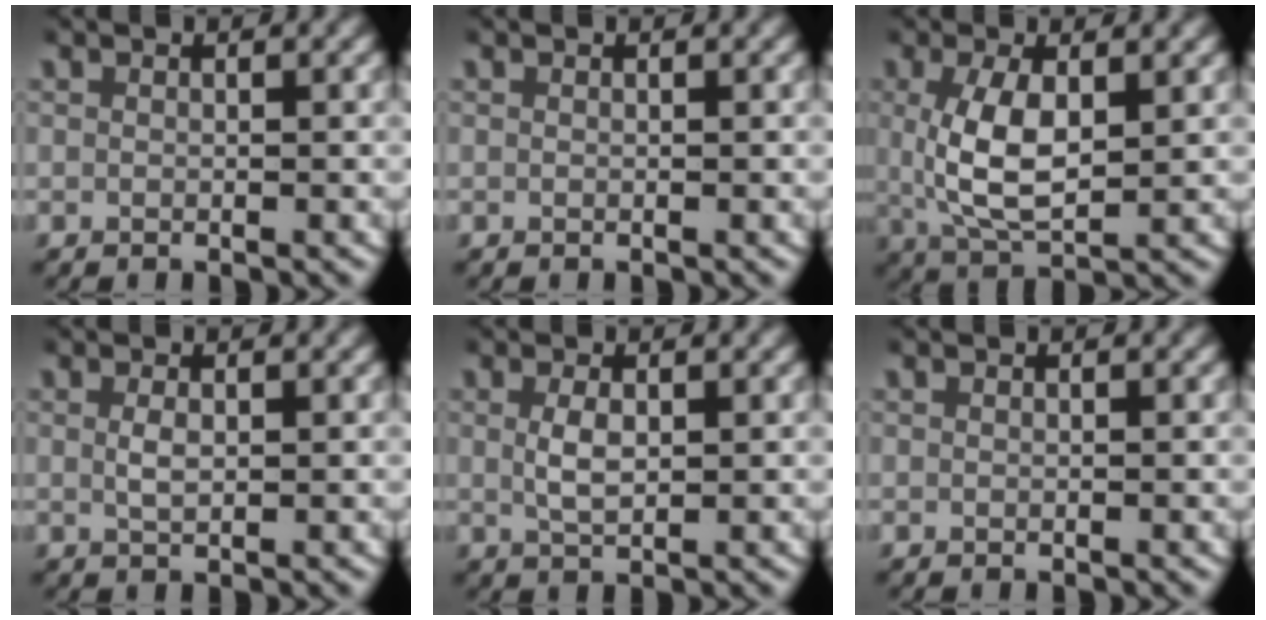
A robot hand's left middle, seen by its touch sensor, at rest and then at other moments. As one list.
[{"total": 0.0}, {"total": 5.7, "force": [0.6, 2.7, 5.0], "torque": [-0.103, -0.006, 0.020]}, {"total": 1.2, "force": [0.3, 0.5, 1.1], "torque": [-0.027, -0.006, 0.010]}, {"total": 2.0, "force": [0.4, 0.9, 1.8], "torque": [-0.042, -0.005, 0.015]}, {"total": 0.0}]